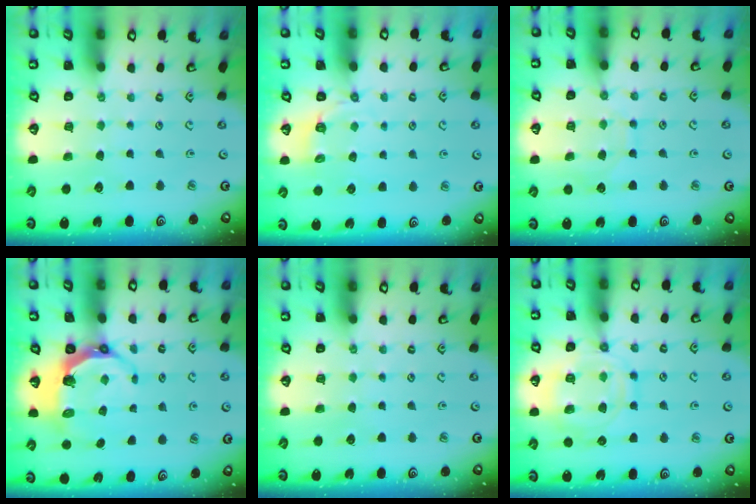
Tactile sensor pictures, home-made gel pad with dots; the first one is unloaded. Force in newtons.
{"total": 2.9, "press": 2.0, "slide": 2.1}
{"total": 7.6, "press": 7.6, "slide": 0.5}
{"total": 5.3, "press": 4.1, "slide": 3.5}
{"total": 0.0}
{"total": 12.7, "press": 12.7, "slide": 1.2}